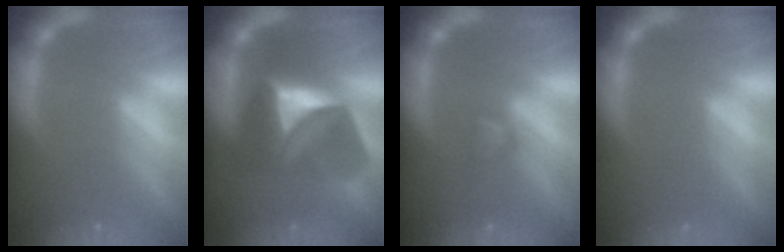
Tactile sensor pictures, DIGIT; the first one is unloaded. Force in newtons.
{"total": 8.5}
{"total": 1.4}
{"total": 0.0}